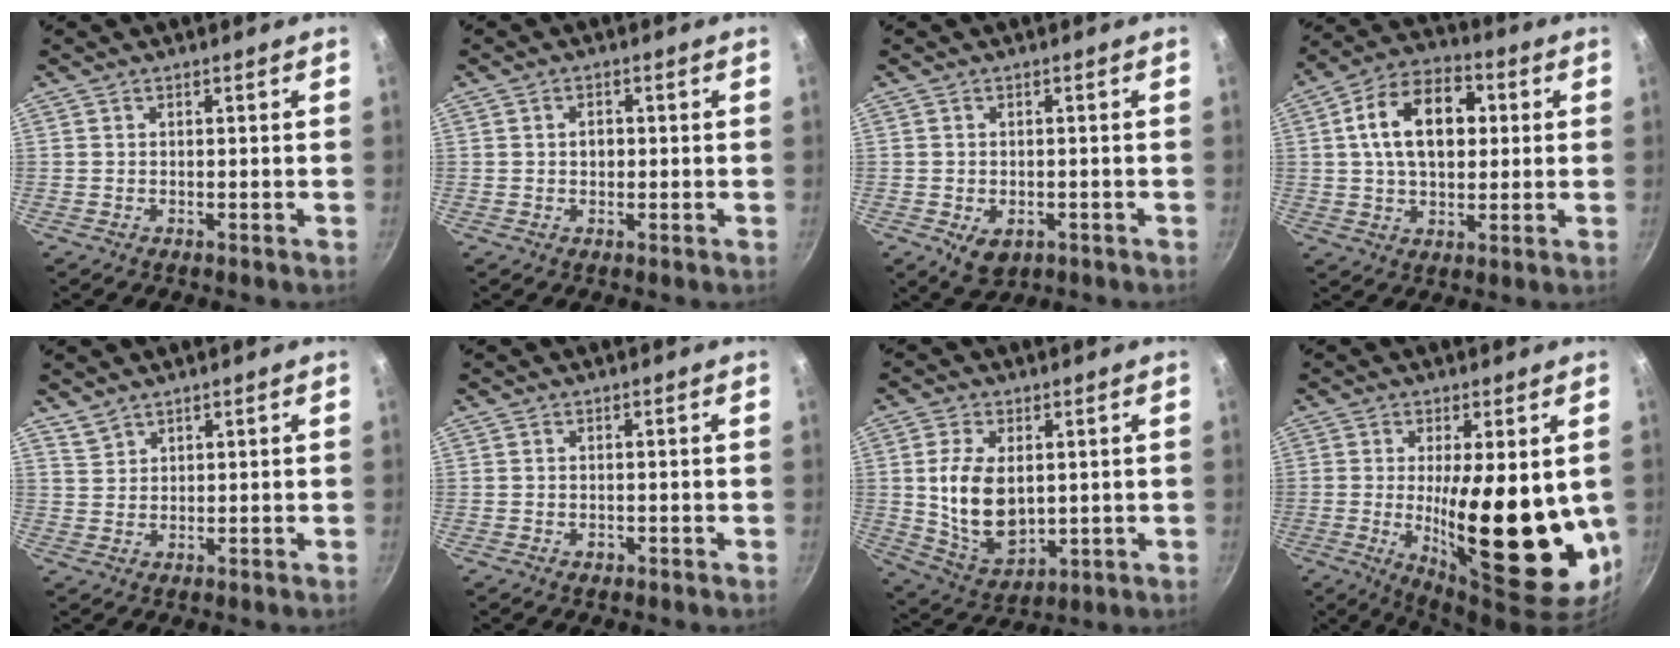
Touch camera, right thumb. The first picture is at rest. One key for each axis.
{"total": 2.3, "fx": 0.2, "fy": 1.7, "fz": 1.5, "tx": -0.015, "ty": 0.005, "tz": 0.001}
{"total": 4.9, "fx": -1.5, "fy": 3.4, "fz": 3.1, "tx": -0.039, "ty": -0.002, "tz": -0.011}
{"total": 15.8, "fx": 2.9, "fy": 10.3, "fz": 11.7, "tx": -0.165, "ty": 0.021, "tz": 0.033}
{"total": 2.4, "fx": 2.1, "fy": 1.0, "fz": 0.3, "tx": 0.001, "ty": 0.001, "tz": 0.048}
{"total": 1.2, "fx": -0.4, "fy": 0.8, "fz": 0.7, "tx": -0.010, "ty": 0.002, "tz": -0.007}
{"total": 13.0, "fx": 1.5, "fy": 8.1, "fz": 10.1, "tx": -0.170, "ty": -0.019, "tz": 0.046}
{"total": 21.2, "fx": -0.7, "fy": 7.2, "fz": 19.9, "tx": -0.276, "ty": -0.030, "tz": 0.000}